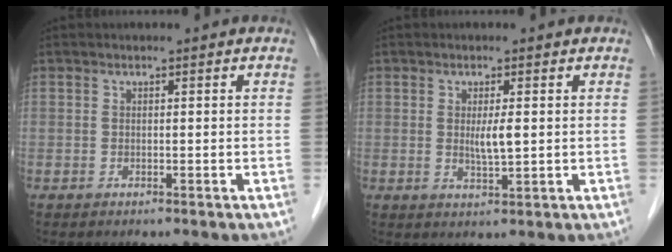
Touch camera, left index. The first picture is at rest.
{"total": 3.1, "force": [0.3, 0.4, 3.0], "torque": [-0.058, -0.005, 0.009]}